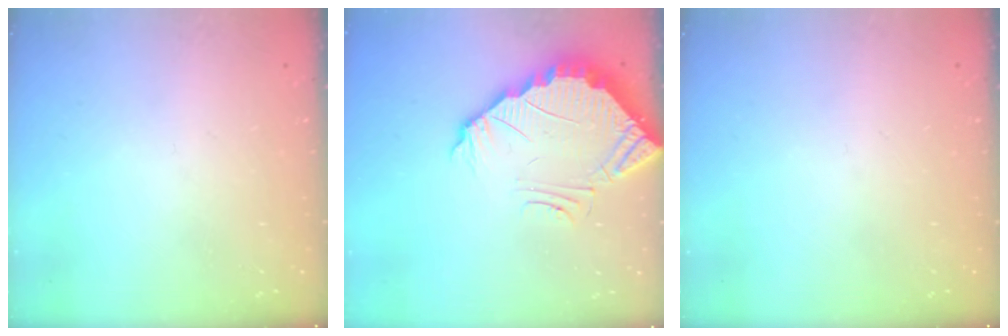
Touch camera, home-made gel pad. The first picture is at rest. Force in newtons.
{"total": 3.8, "press": 3.8, "slide": 0.2}
{"total": 0.0}